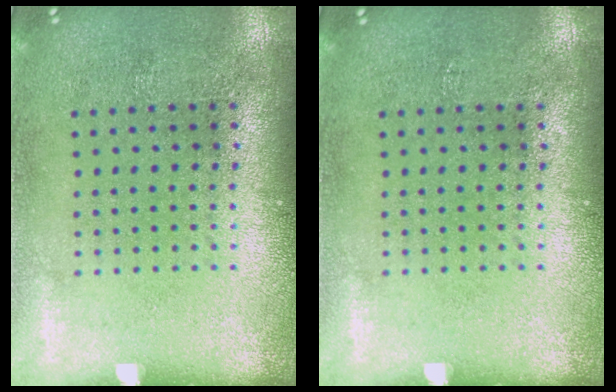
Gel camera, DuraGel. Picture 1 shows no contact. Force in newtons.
{"total": 0.0}